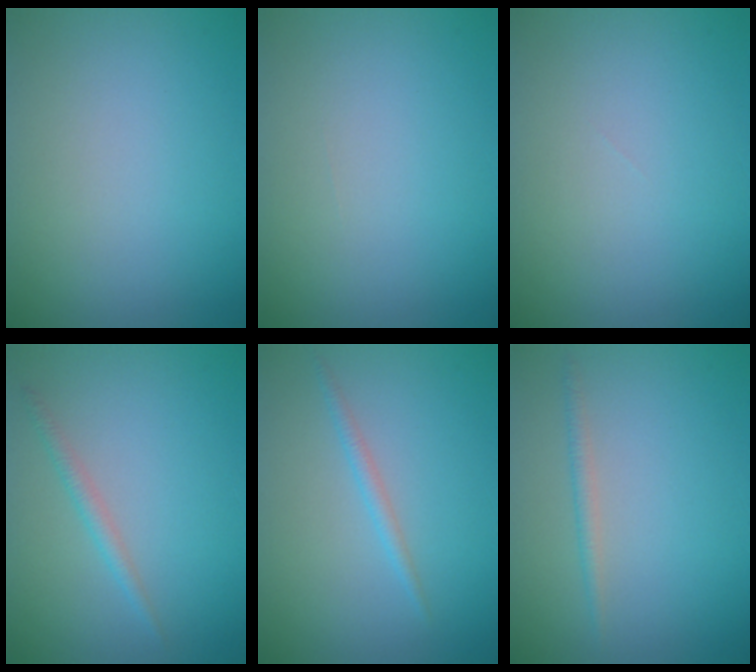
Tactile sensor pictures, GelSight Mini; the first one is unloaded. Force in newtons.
{"total": 0.0}
{"total": 0.0}
{"total": 1.4, "press": 1.4, "slide": 0.0}
{"total": 0.9, "press": 0.9, "slide": 0.1}
{"total": 1.2, "press": 1.2, "slide": 0.0}